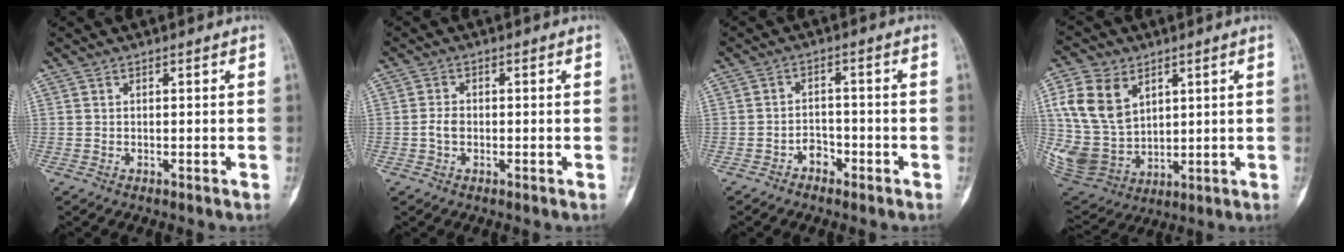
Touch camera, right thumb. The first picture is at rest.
{"total": 2.3, "force": [-0.5, 1.6, 1.6], "torque": [-0.030, 0.007, -0.012]}
{"total": 3.2, "force": [-2.0, 2.2, 1.2], "torque": [-0.001, 0.021, -0.035]}
{"total": 15.6, "force": [5.4, 11.5, 9.1], "torque": [-0.161, -0.016, 0.126]}